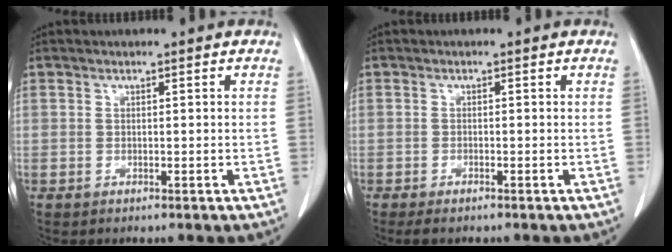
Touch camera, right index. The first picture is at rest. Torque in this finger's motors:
{"motor_torque": [0.23, -0.17, 0.06, 0.01]}